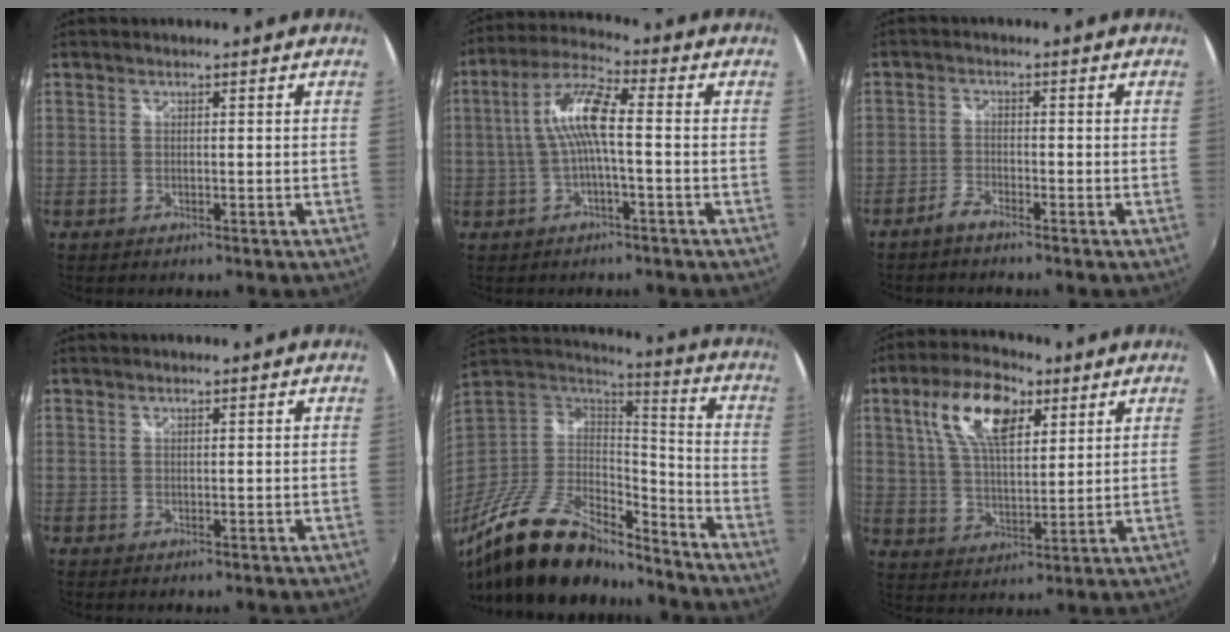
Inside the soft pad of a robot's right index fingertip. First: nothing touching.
{"total": 8.6, "force": [-0.5, 1.4, 8.5], "torque": [-0.178, 0.017, -0.008]}
{"total": 2.4, "force": [-2.2, 0.5, 0.8], "torque": [-0.030, 0.001, -0.047]}
{"total": 0.0}
{"total": 24.9, "force": [-18.3, 10.3, 13.4], "torque": [-0.273, -0.012, -0.306]}
{"total": 13.1, "force": [6.0, 6.0, 9.9], "torque": [-0.188, 0.025, 0.108]}